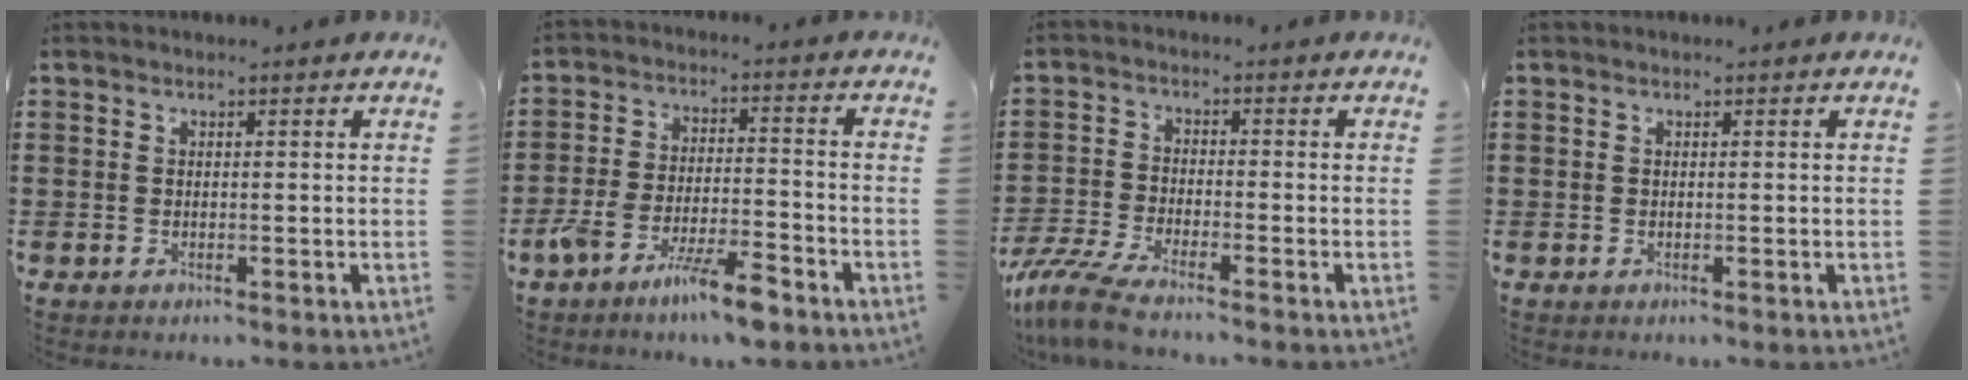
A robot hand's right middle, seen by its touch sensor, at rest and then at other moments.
{"total": 8.6, "force": [-6.4, 1.5, 5.6], "torque": [-0.118, -0.002, -0.120]}
{"total": 6.0, "force": [-5.3, 0.6, 2.8], "torque": [-0.079, -0.015, -0.107]}
{"total": 0.0}